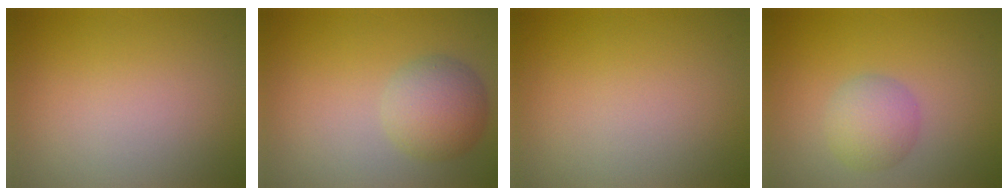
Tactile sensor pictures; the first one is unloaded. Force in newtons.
{"total": 4.1, "press": 4.0, "slide": 0.1}
{"total": 0.0}
{"total": 3.1, "press": 3.1, "slide": 0.0}